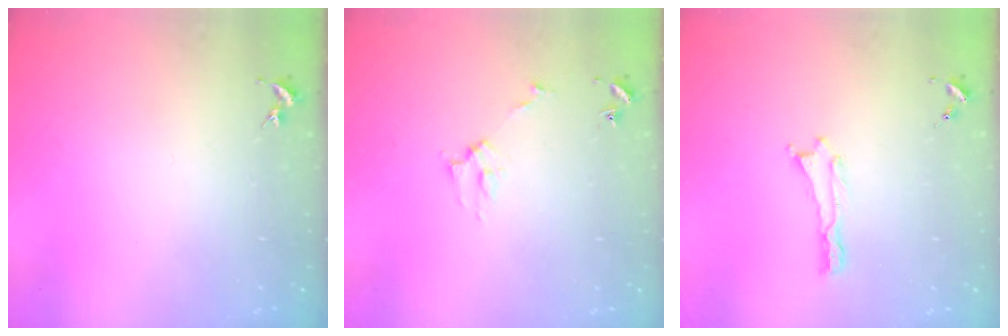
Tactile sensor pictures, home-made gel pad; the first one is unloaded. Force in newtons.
{"total": 2.7, "press": 2.7, "slide": 0.3}
{"total": 0.0}